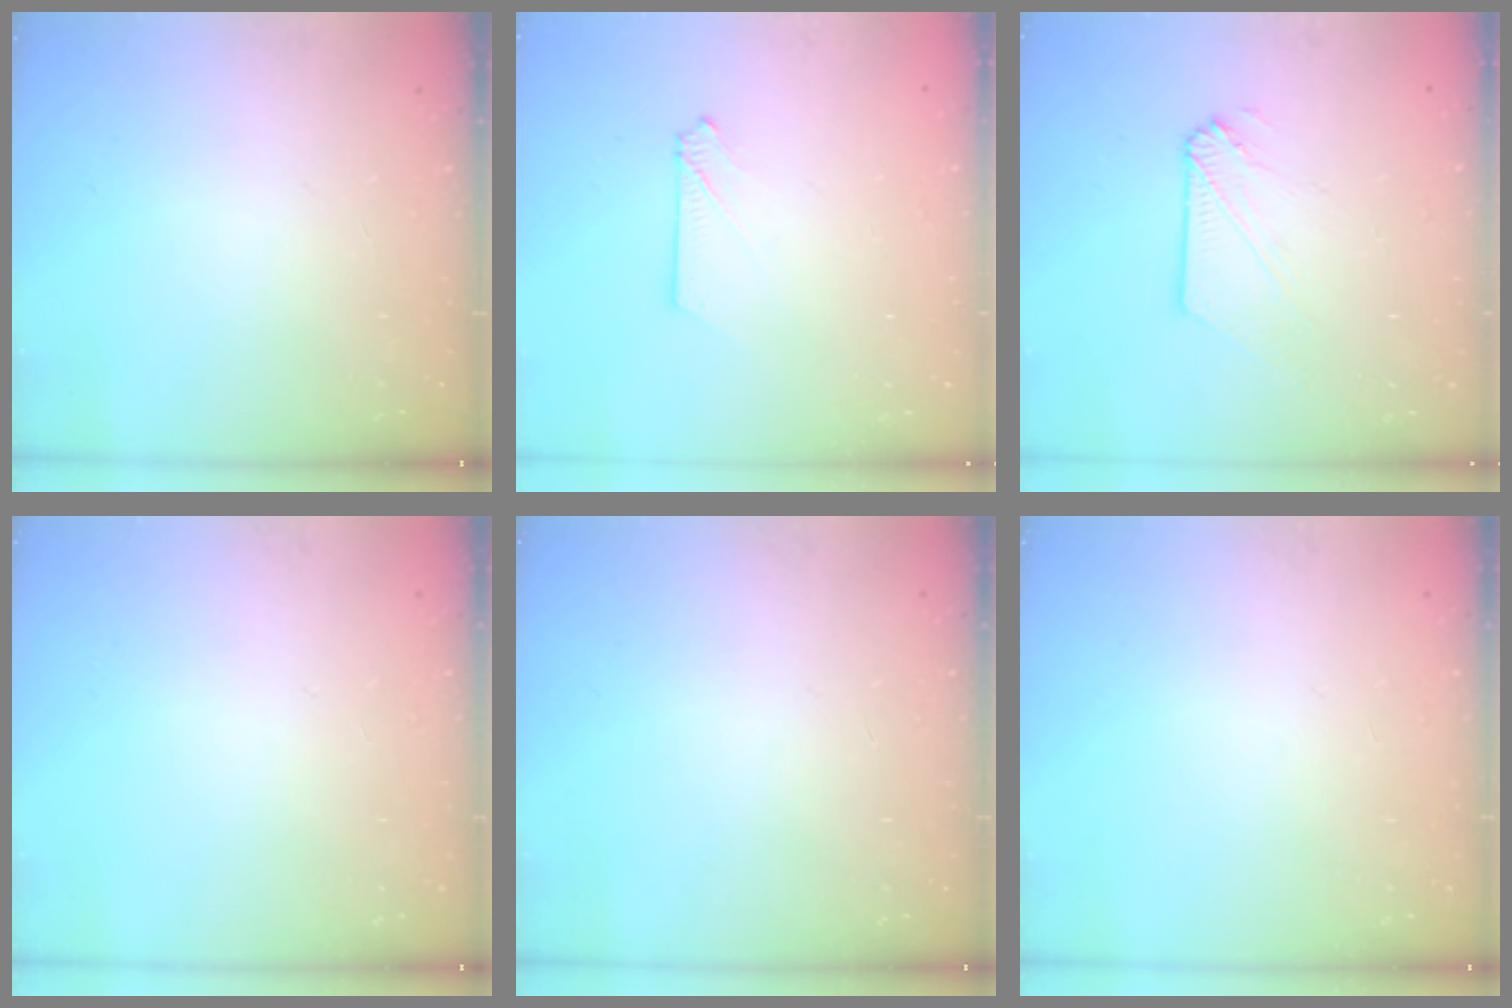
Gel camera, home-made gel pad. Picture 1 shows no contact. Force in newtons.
{"total": 2.6, "press": 2.6, "slide": 0.3}
{"total": 4.4, "press": 4.4, "slide": 0.5}
{"total": 0.0}
{"total": 0.0}
{"total": 0.0}